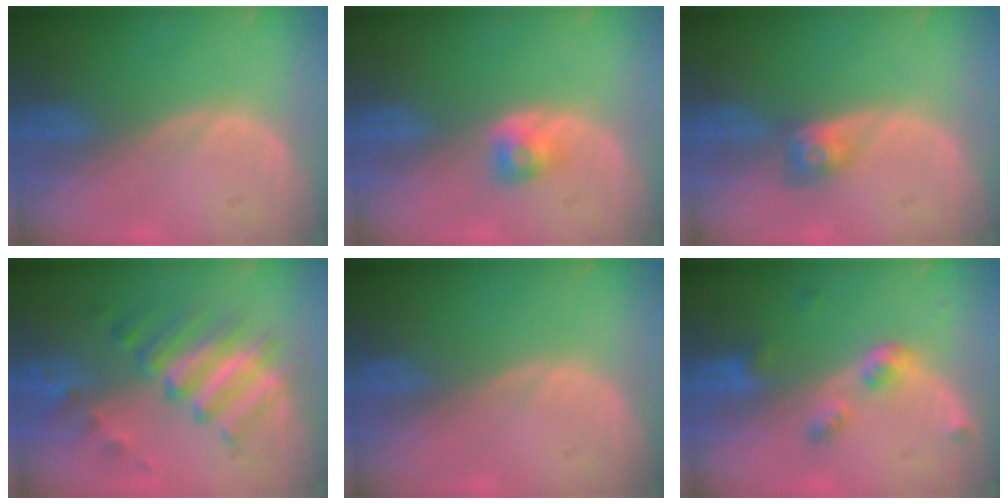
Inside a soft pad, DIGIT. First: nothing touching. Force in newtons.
{"total": 2.5, "press": 2.3, "slide": 1.1}
{"total": 3.0, "press": 2.6, "slide": 1.5}
{"total": 8.0, "press": 7.9, "slide": 1.3}
{"total": 0.0}
{"total": 4.1, "press": 3.9, "slide": 1.2}